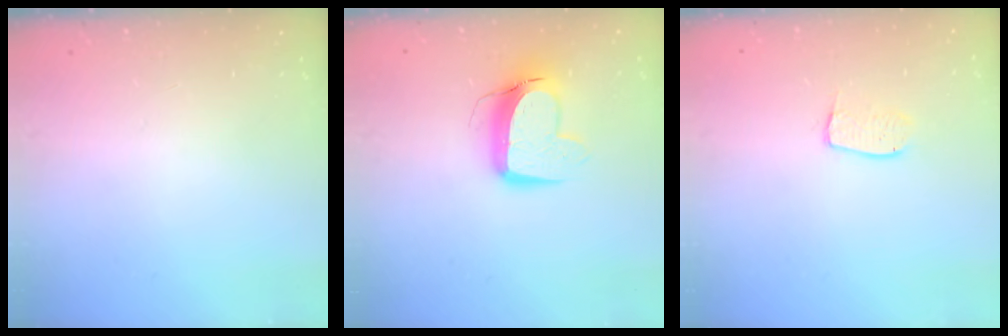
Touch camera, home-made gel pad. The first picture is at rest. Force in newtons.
{"total": 10.2, "press": 10.2, "slide": 1.0}
{"total": 6.6, "press": 6.5, "slide": 0.5}